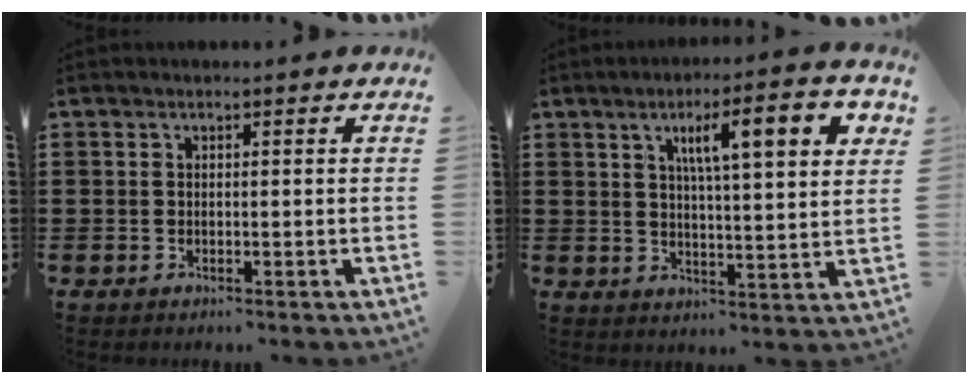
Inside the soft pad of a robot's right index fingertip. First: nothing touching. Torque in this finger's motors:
{"motor_torque": [1.63, 0.51, 0.81, 0.21]}